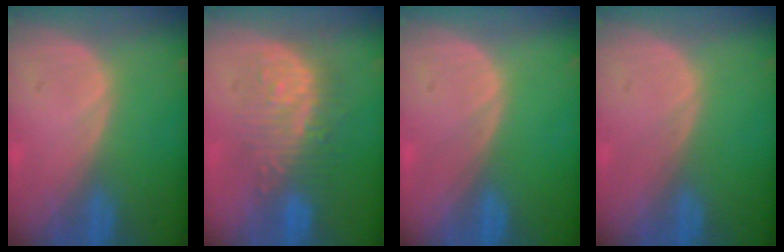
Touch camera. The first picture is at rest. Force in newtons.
{"total": 9.1, "press": 8.9, "slide": 2.1}
{"total": 0.0}
{"total": 0.0}